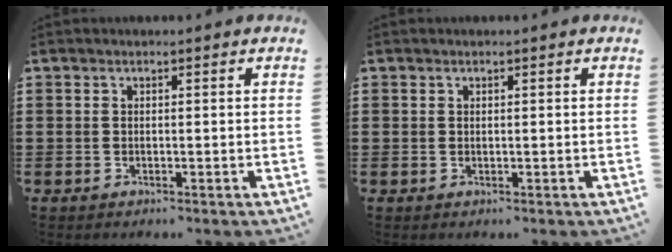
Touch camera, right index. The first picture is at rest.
{"total": 0.0}